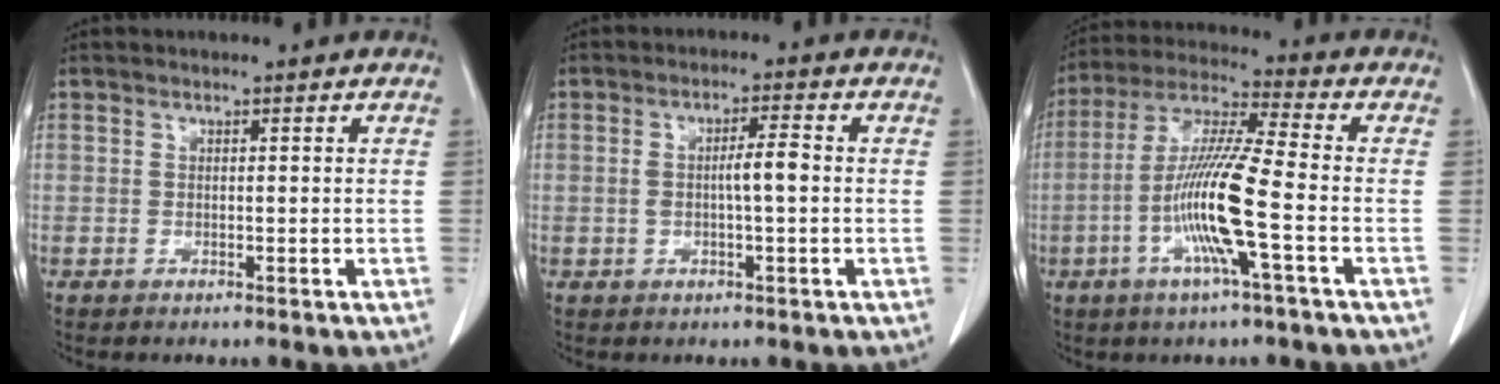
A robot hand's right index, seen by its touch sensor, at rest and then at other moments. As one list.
[{"total": 3.9, "force": [-0.1, 0.5, 3.8], "torque": [-0.066, 0.008, -0.001]}, {"total": 12.9, "force": [-3.4, -0.1, 12.4], "torque": [-0.248, -0.005, -0.075]}]